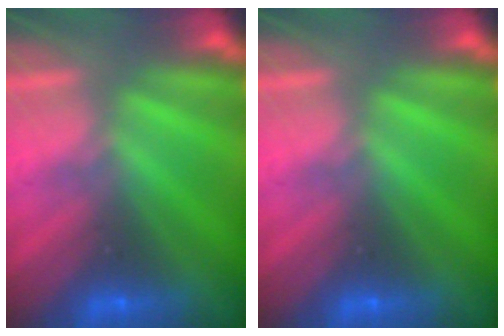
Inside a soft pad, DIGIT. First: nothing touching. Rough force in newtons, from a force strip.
{"total": 0.0}